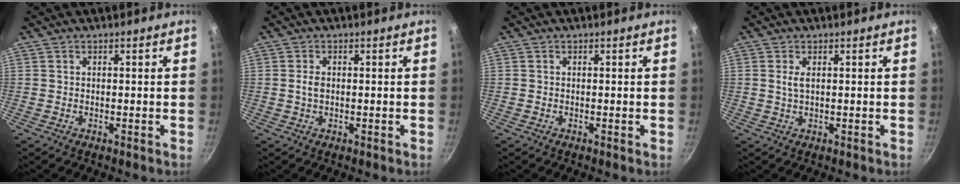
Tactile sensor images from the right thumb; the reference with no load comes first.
{"total": 1.8, "force": [0.0, 1.2, 1.4], "torque": [-0.022, 0.004, 0.000]}
{"total": 0.0}
{"total": 1.9, "force": [0.5, 0.8, 1.6], "torque": [-0.034, -0.001, 0.011]}